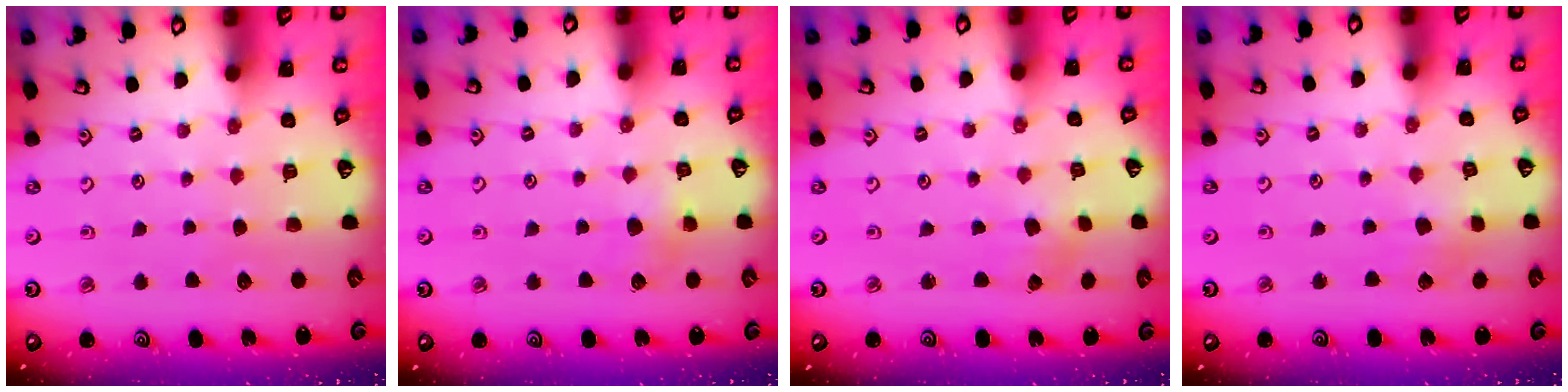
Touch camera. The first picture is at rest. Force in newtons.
{"total": 5.6, "press": 5.6, "slide": 0.4}
{"total": 2.6, "press": 2.6, "slide": 0.2}
{"total": 2.1, "press": 2.1, "slide": 0.3}